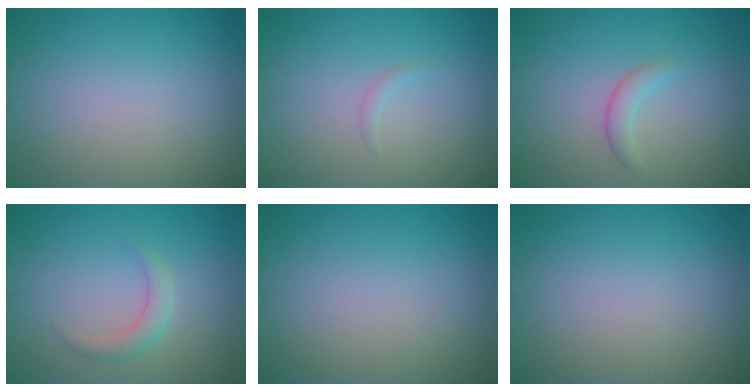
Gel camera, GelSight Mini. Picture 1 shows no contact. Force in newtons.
{"total": 0.7, "press": 0.6, "slide": 0.1}
{"total": 1.6, "press": 1.6, "slide": 0.2}
{"total": 1.8, "press": 1.8, "slide": 0.0}
{"total": 0.0}
{"total": 0.0}